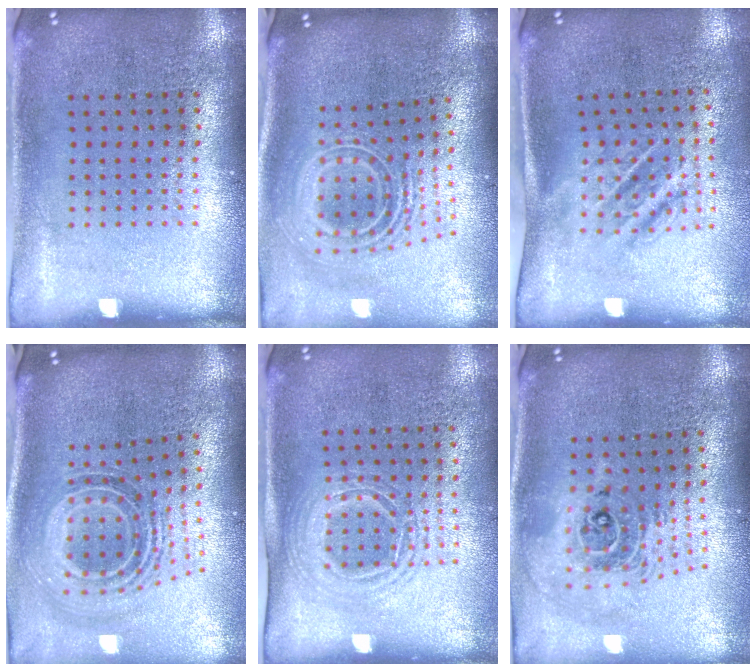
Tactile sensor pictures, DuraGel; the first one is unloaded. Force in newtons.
{"total": 2.7, "press": 1.8, "slide": 1.9}
{"total": 1.7, "press": 1.2, "slide": 1.2}
{"total": 1.7, "press": 1.3, "slide": 1.1}
{"total": 1.5, "press": 1.3, "slide": 0.8}
{"total": 2.3, "press": 1.8, "slide": 1.5}